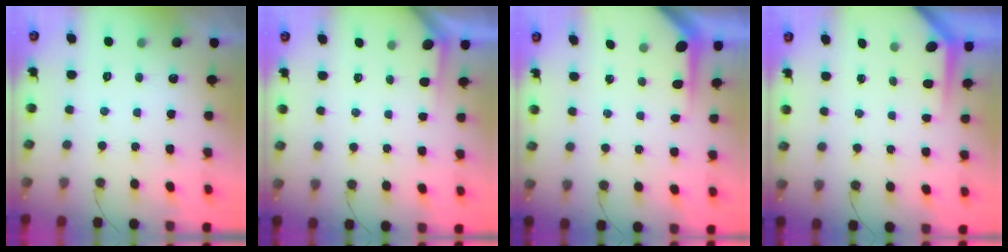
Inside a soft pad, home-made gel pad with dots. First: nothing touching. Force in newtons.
{"total": 2.2, "press": 2.2, "slide": 0.3}
{"total": 3.8, "press": 3.8, "slide": 0.4}
{"total": 3.7, "press": 3.7, "slide": 0.2}